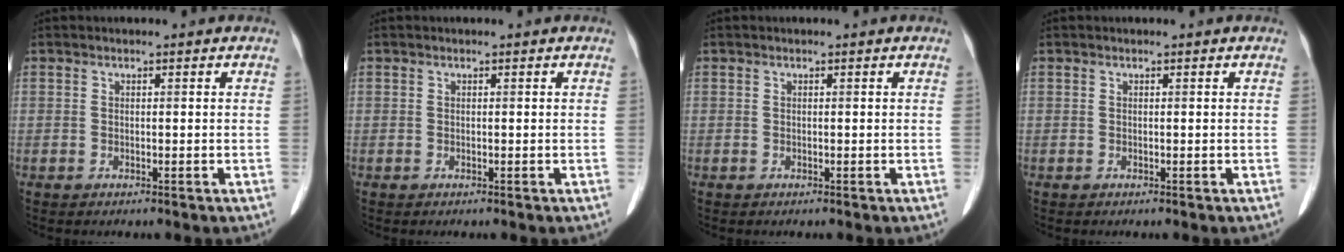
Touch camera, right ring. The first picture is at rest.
{"total": 0.0}
{"total": 0.0}
{"total": 0.0}